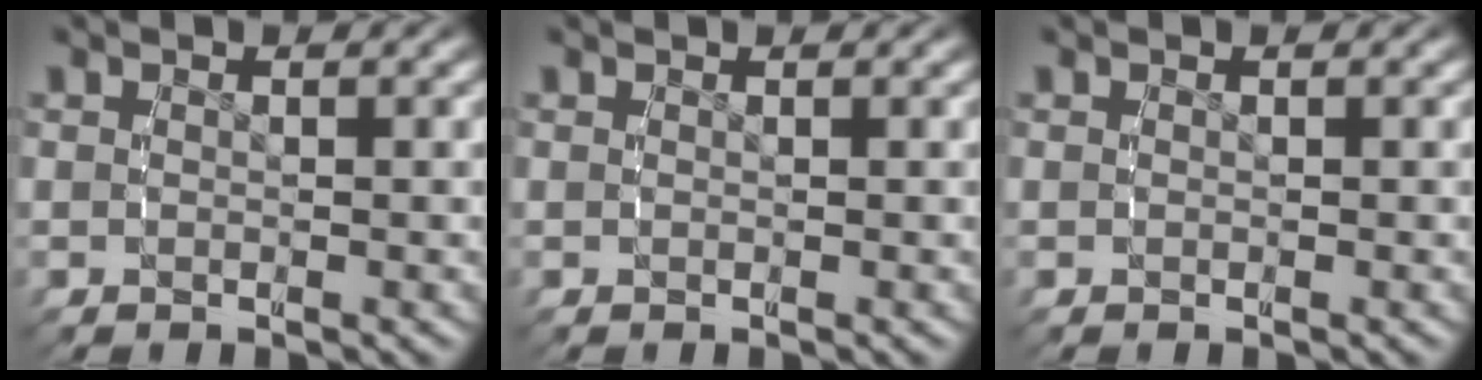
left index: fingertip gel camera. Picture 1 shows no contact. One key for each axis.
{"total": 0.0}
{"total": 0.0}